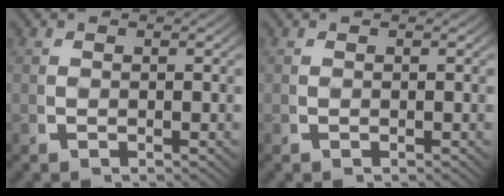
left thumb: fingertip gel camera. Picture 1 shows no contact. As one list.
[{"total": 0.0}]